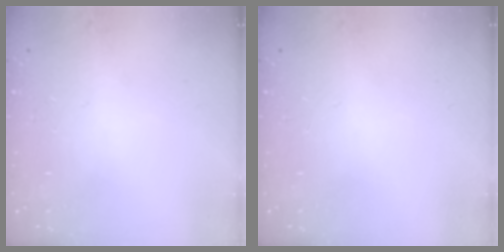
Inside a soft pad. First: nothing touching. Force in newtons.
{"total": 0.0}